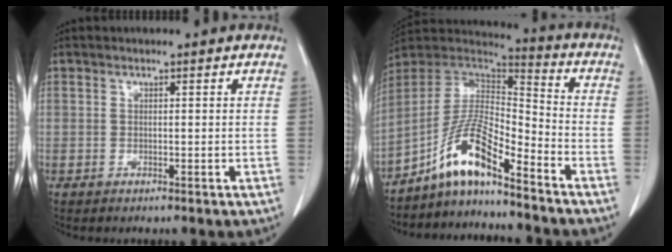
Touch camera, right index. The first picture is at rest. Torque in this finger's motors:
{"motor_torque": [1.14, -1.00, 0.68, 0.17]}